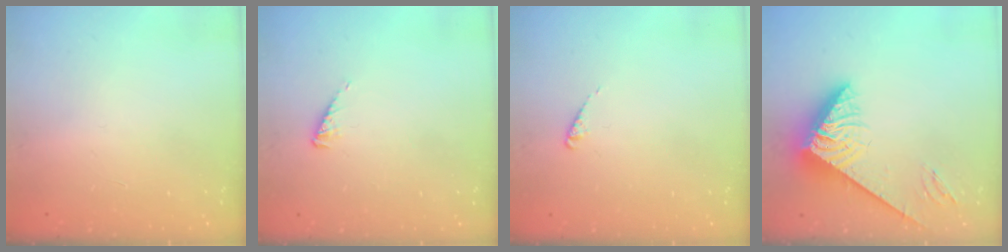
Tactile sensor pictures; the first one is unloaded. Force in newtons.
{"total": 3.2, "press": 3.1, "slide": 0.3}
{"total": 2.1, "press": 2.1, "slide": 0.4}
{"total": 9.2, "press": 9.1, "slide": 1.3}